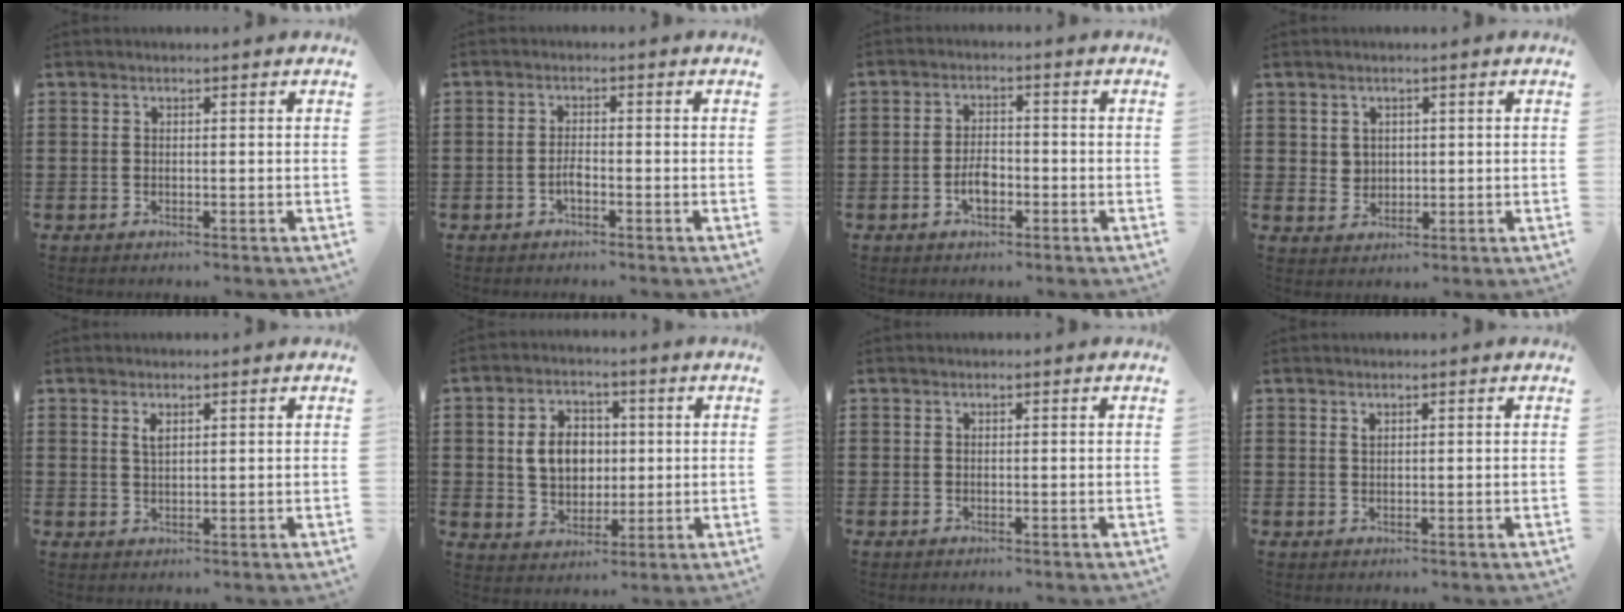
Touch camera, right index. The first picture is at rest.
{"total": 1.7, "force": [-1.0, 0.5, 1.3], "torque": [-0.027, -0.001, -0.018]}
{"total": 3.7, "force": [-1.5, 1.8, 2.9], "torque": [-0.059, 0.000, -0.028]}
{"total": 2.4, "force": [1.2, 2.0, 0.4], "torque": [-0.016, 0.011, 0.021]}
{"total": 1.7, "force": [0.9, 0.7, 1.2], "torque": [-0.028, 0.002, 0.016]}
{"total": 7.0, "force": [0.7, 5.5, 4.3], "torque": [-0.091, 0.010, 0.006]}
{"total": 0.0}
{"total": 0.7, "force": [0.4, 0.4, 0.4], "torque": [-0.009, 0.002, 0.008]}